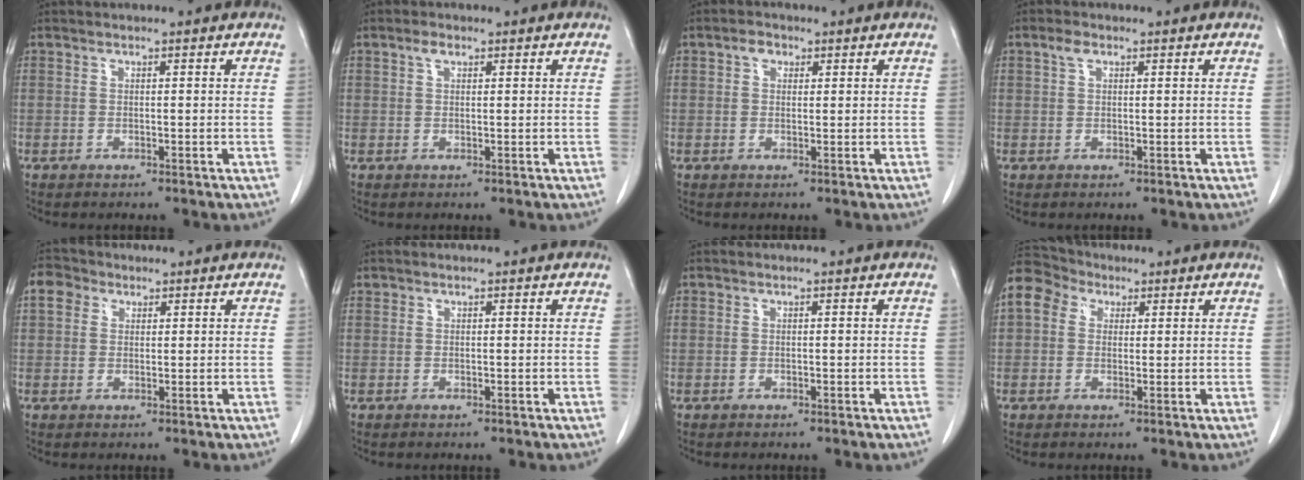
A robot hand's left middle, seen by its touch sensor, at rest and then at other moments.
{"total": 1.5, "force": [0.9, 0.7, 1.0], "torque": [-0.023, 0.008, 0.015]}
{"total": 2.0, "force": [1.0, 1.4, 1.1], "torque": [-0.022, 0.008, 0.016]}
{"total": 1.5, "force": [0.8, 0.8, 1.0], "torque": [-0.023, 0.010, 0.015]}
{"total": 3.3, "force": [1.5, 2.7, 1.2], "torque": [-0.026, 0.013, 0.030]}
{"total": 0.0}
{"total": 0.0}
{"total": 7.1, "force": [3.2, 5.4, 3.4], "torque": [-0.079, 0.040, 0.060]}